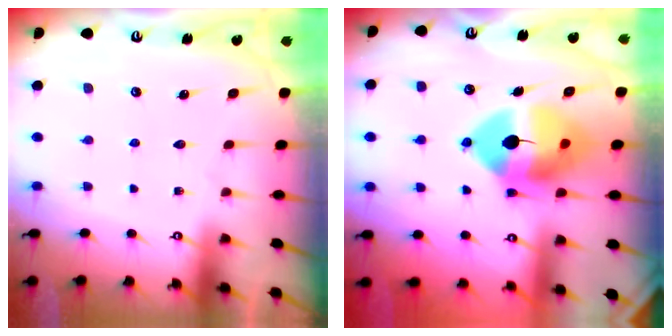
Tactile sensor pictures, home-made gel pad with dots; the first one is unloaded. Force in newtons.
{"total": 13.6, "press": 13.4, "slide": 2.1}